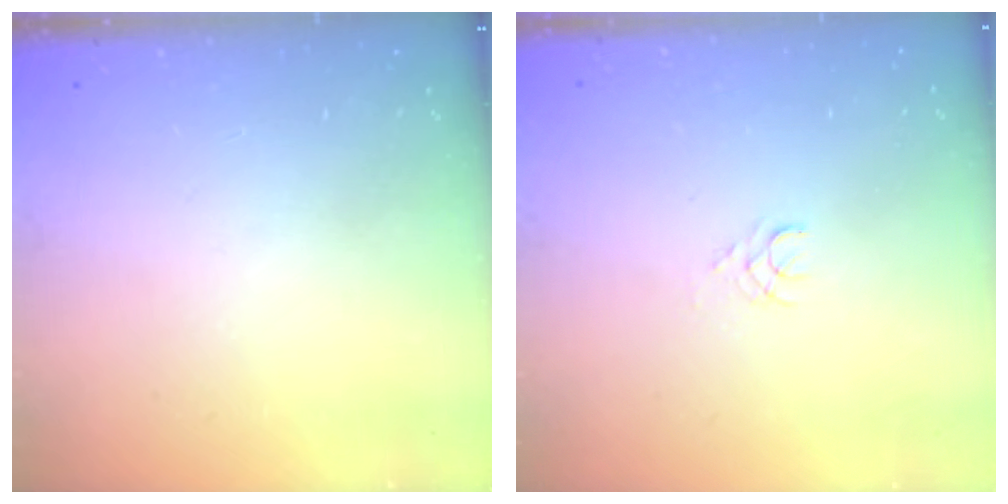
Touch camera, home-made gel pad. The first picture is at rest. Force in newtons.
{"total": 2.4, "press": 2.4, "slide": 0.3}